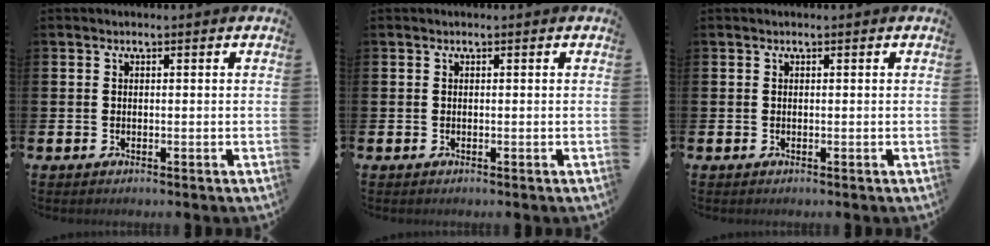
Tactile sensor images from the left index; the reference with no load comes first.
{"total": 0.0}
{"total": 0.0}